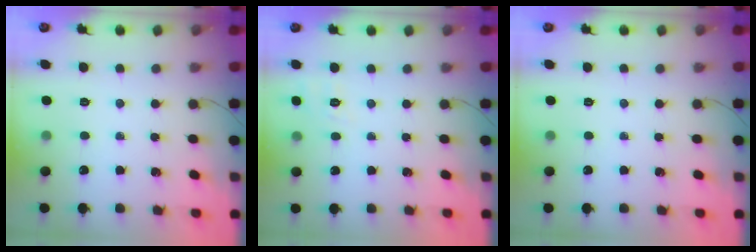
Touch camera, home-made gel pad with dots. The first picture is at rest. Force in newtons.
{"total": 5.2, "press": 4.8, "slide": 2.1}
{"total": 0.0}